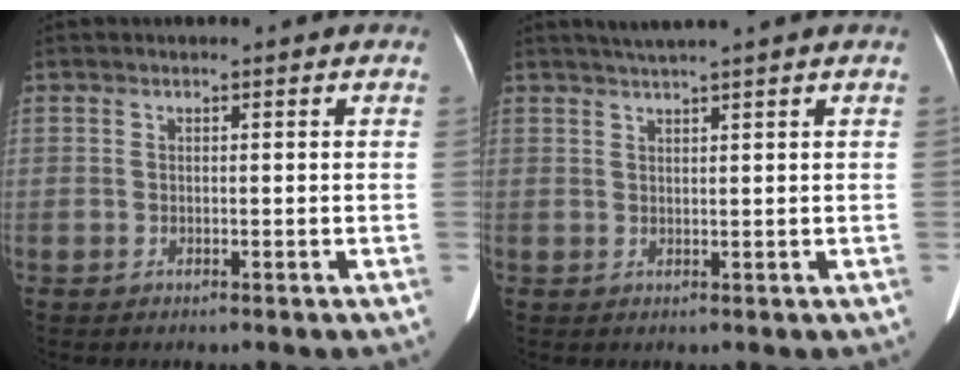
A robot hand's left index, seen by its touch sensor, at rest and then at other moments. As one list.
[{"total": 3.2, "force": [2.6, -1.0, 1.6], "torque": [-0.022, 0.015, 0.049]}]